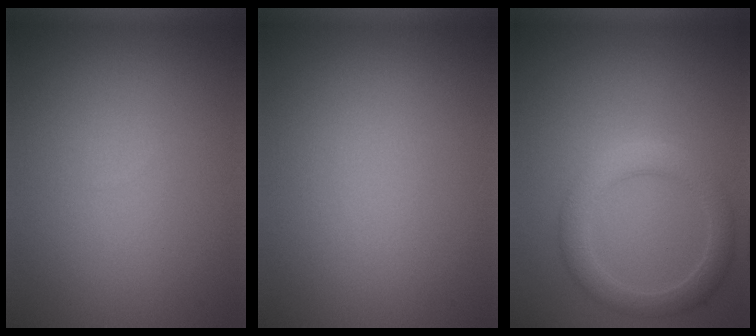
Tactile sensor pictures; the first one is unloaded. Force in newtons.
{"total": 0.0}
{"total": 3.2, "press": 3.2, "slide": 0.2}